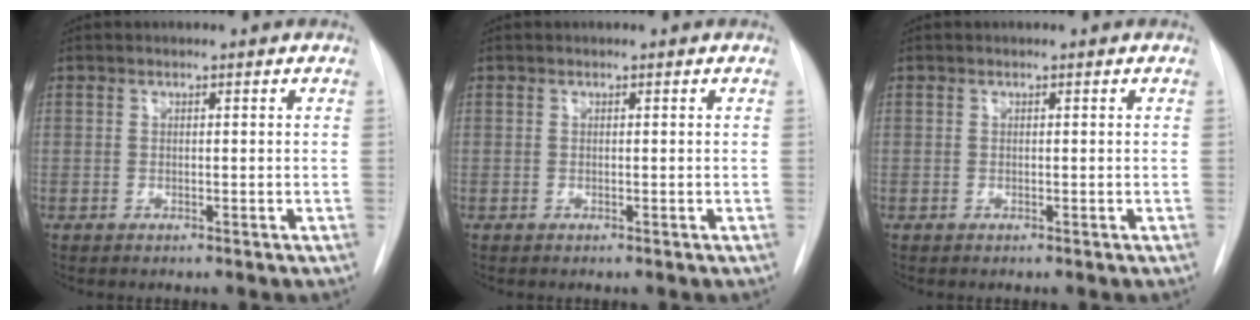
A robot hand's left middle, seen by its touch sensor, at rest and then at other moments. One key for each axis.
{"total": 0.0}
{"total": 0.0}